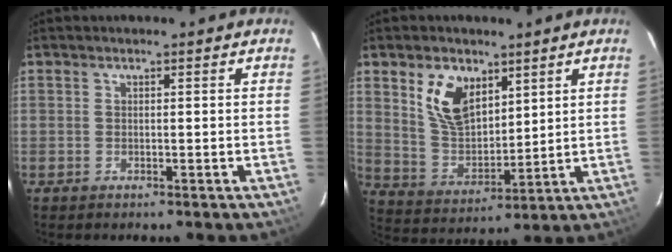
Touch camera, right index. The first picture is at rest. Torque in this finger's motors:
{"motor_torque": [0.33, 0.24, 0.43, 0.10]}